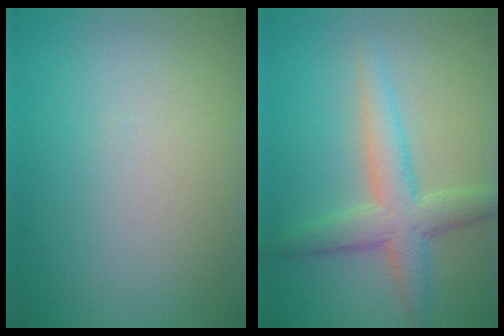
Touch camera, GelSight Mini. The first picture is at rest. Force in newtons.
{"total": 4.5, "press": 4.5, "slide": 0.2}